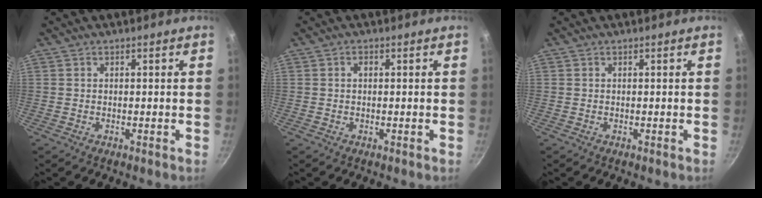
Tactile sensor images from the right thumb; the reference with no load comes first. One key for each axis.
{"total": 0.9, "fx": 0.1, "fy": 0.6, "fz": 0.7, "tx": -0.012, "ty": 0.005, "tz": 0.001}
{"total": 0.0}